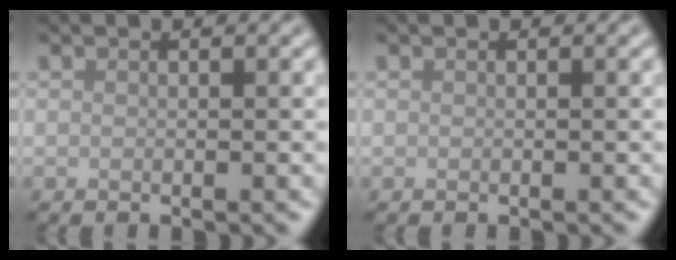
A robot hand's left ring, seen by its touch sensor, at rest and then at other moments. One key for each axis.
{"total": 0.0}